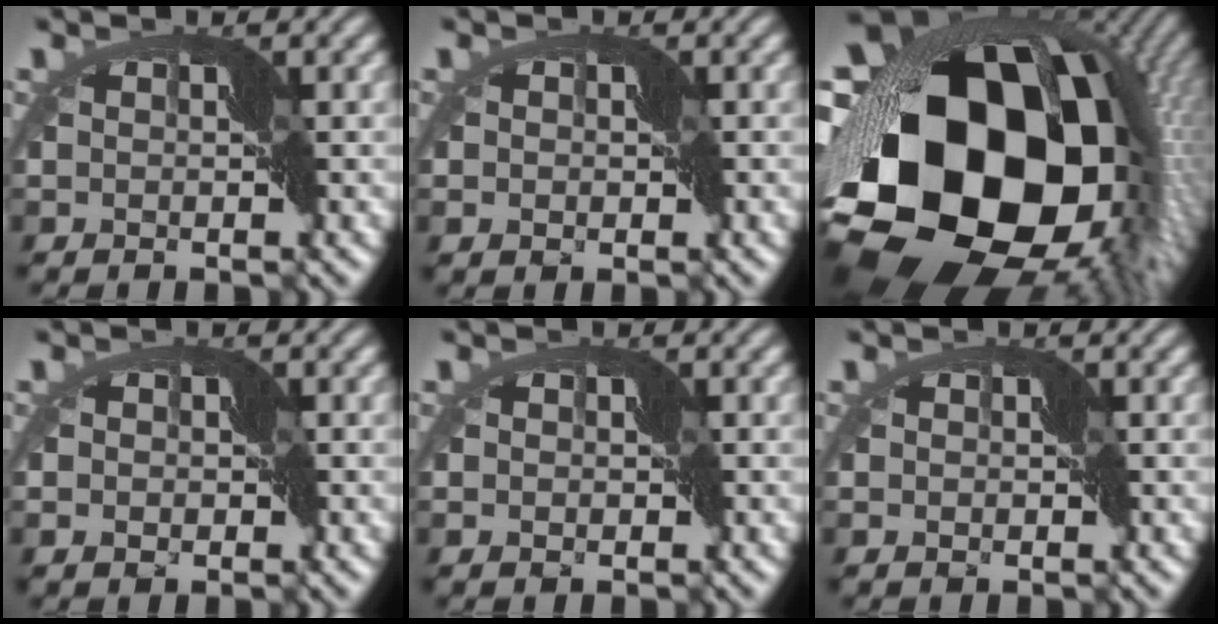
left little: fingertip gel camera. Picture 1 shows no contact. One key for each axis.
{"total": 2.2, "fx": -0.6, "fy": 1.8, "fz": 1.1, "tx": -0.014, "ty": 0.002, "tz": -0.009}
{"total": 22.0, "fx": -2.5, "fy": 16.0, "fz": 14.8, "tx": -0.289, "ty": -0.066, "tz": -0.055}
{"total": 2.9, "fx": -0.9, "fy": 2.3, "fz": 1.5, "tx": -0.018, "ty": 0.003, "tz": -0.019}
{"total": 1.8, "fx": -0.5, "fy": 1.5, "fz": 1.0, "tx": -0.014, "ty": 0.002, "tz": -0.007}
{"total": 1.5, "fx": -0.4, "fy": 1.2, "fz": 0.8, "tx": -0.013, "ty": 0.000, "tz": -0.004}